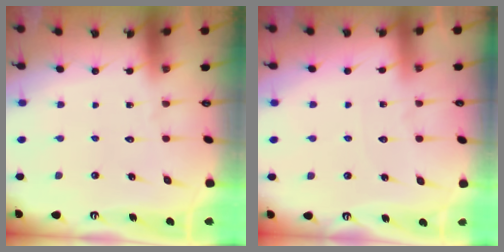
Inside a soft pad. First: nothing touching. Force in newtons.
{"total": 2.1, "press": 2.1, "slide": 0.3}